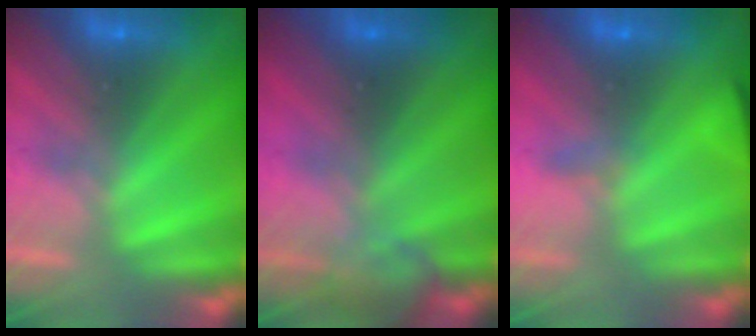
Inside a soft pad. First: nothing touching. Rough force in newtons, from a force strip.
{"total": 9.5}
{"total": 2.9}